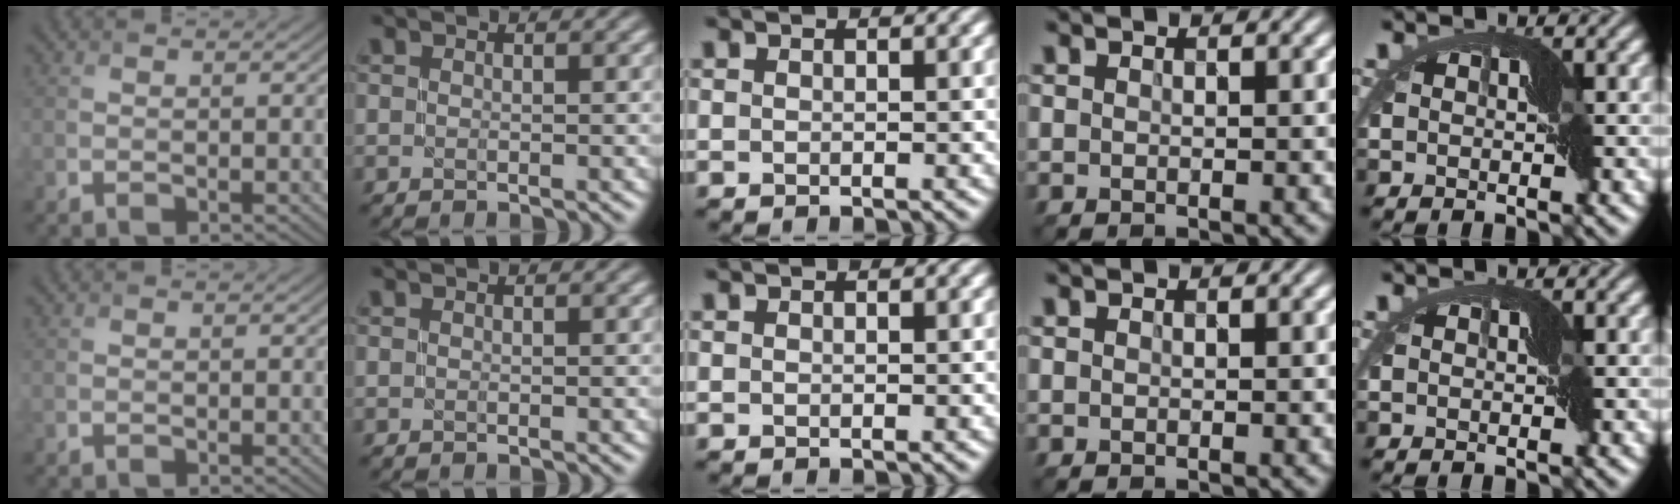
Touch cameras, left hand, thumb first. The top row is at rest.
{}